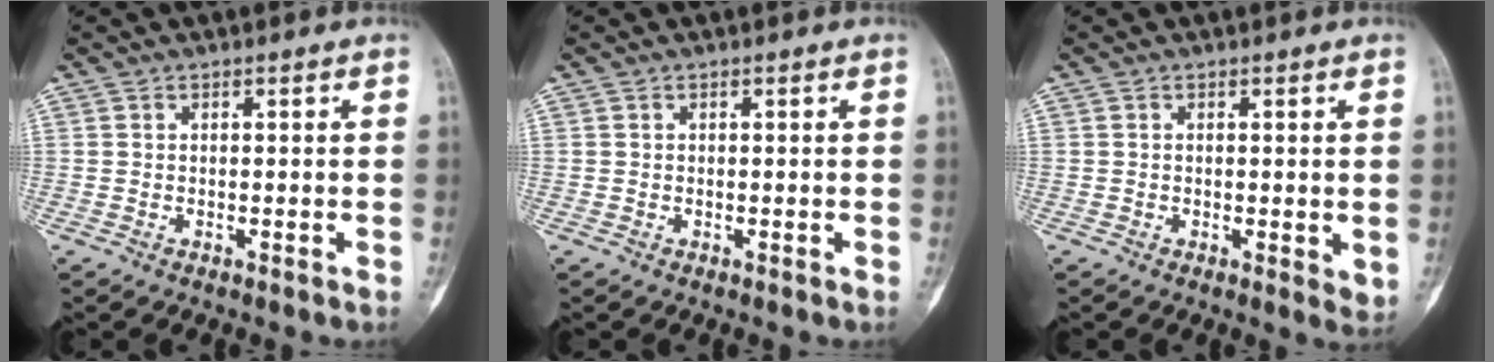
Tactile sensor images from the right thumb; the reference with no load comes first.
{"total": 0.0}
{"total": 2.6, "force": [0.0, 0.8, 2.5], "torque": [-0.031, -0.010, -0.001]}